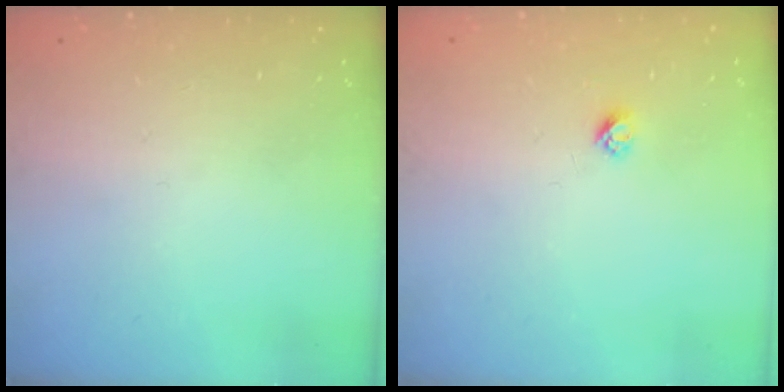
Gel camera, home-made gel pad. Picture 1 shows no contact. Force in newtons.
{"total": 2.7, "press": 2.6, "slide": 0.3}